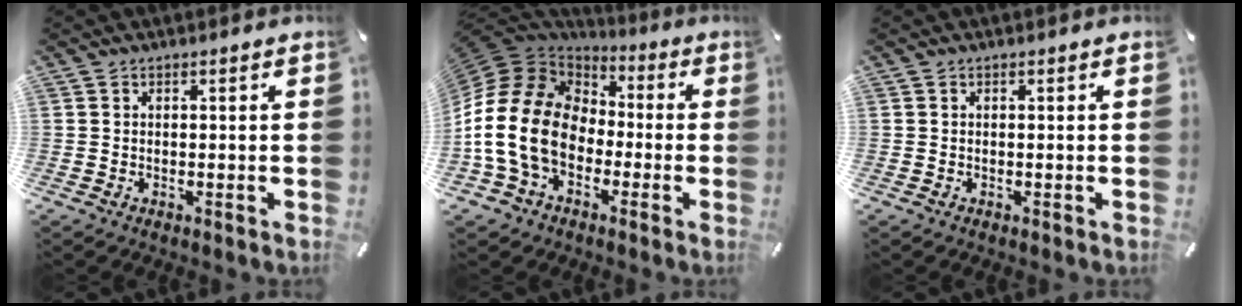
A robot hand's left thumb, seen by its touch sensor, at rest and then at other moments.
{"total": 18.3, "force": [-4.1, 14.1, 11.0], "torque": [-0.253, 0.019, -0.075]}
{"total": 0.0}